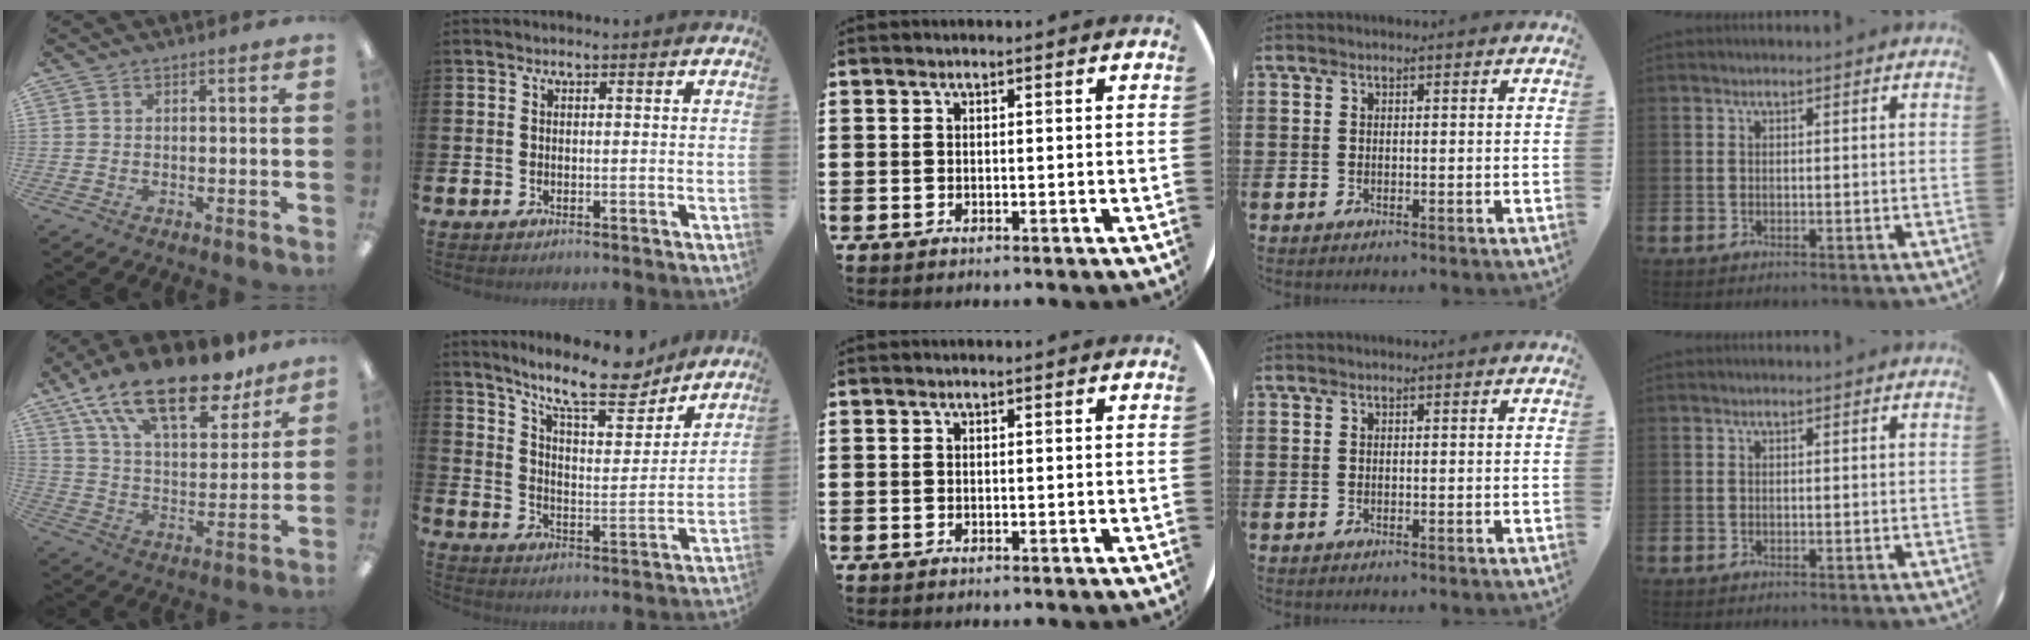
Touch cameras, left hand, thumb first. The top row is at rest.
{"thumb": {"total": 21.3, "force": [15.2, 8.3, 12.4], "torque": [-0.220, -0.083, 0.264]}, "index": {"total": 12.5, "force": [10.7, 2.8, 5.8], "torque": [-0.112, -0.065, 0.184]}}